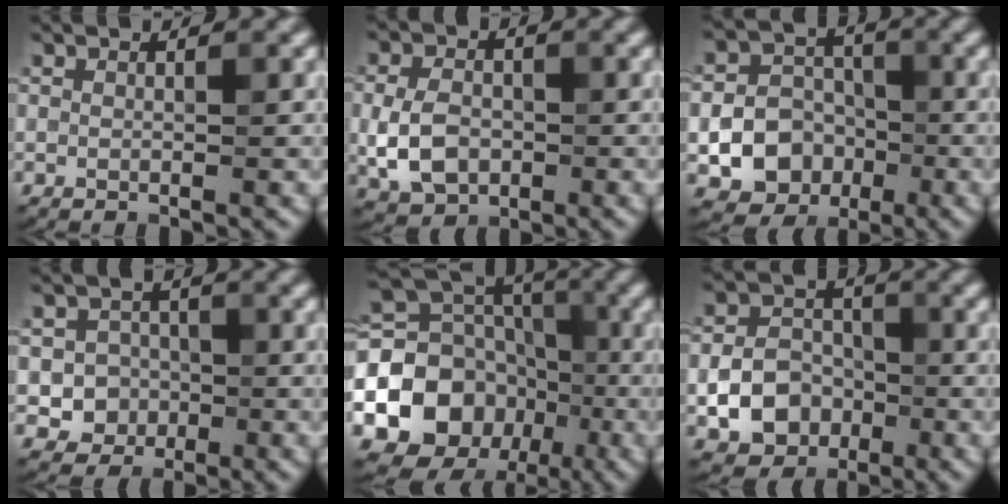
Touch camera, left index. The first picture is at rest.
{"total": 4.9, "force": [-0.9, 3.6, 3.2], "torque": [-0.069, -0.004, -0.020]}
{"total": 10.9, "force": [-3.4, 9.8, 3.4], "torque": [-0.048, -0.027, -0.066]}
{"total": 4.3, "force": [-1.2, 4.0, 1.1], "torque": [0.012, 0.002, -0.036]}
{"total": 12.6, "force": [-3.2, 10.6, 6.1], "torque": [-0.131, -0.004, -0.067]}
{"total": 5.6, "force": [-1.7, 4.5, 2.7], "torque": [-0.038, -0.004, -0.032]}